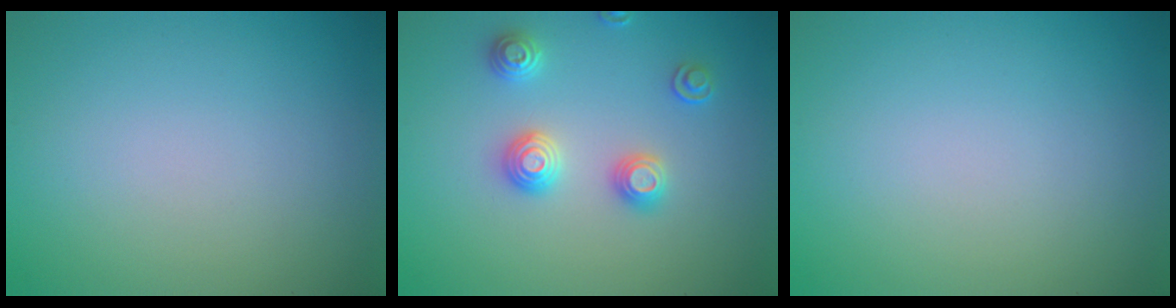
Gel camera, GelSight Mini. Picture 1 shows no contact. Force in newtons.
{"total": 2.8, "press": 2.7, "slide": 0.8}
{"total": 0.0}